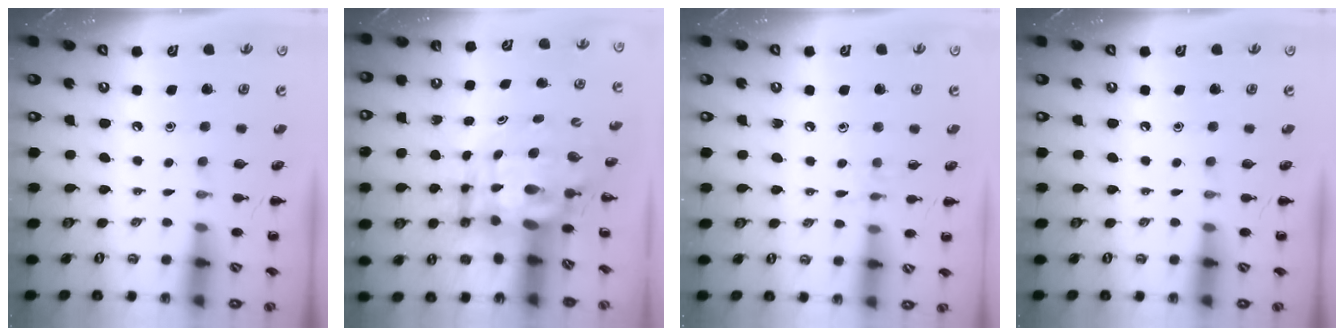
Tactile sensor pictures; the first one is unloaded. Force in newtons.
{"total": 7.6, "press": 7.2, "slide": 2.4}
{"total": 5.9, "press": 5.6, "slide": 1.7}
{"total": 0.0}